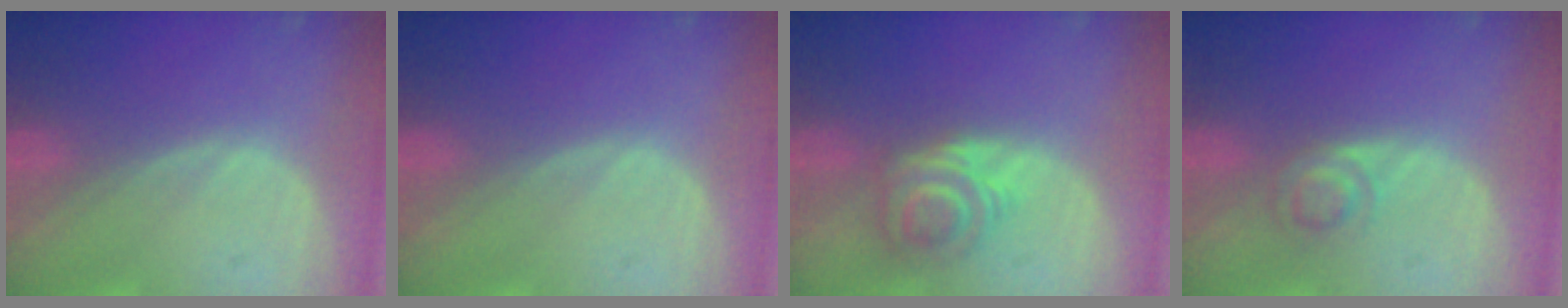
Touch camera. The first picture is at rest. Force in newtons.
{"total": 0.0}
{"total": 6.2, "press": 5.2, "slide": 3.3}
{"total": 3.0, "press": 2.9, "slide": 0.2}